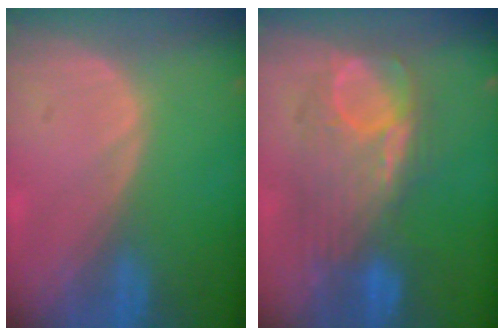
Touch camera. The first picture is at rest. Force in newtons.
{"total": 8.7, "press": 8.7, "slide": 0.8}